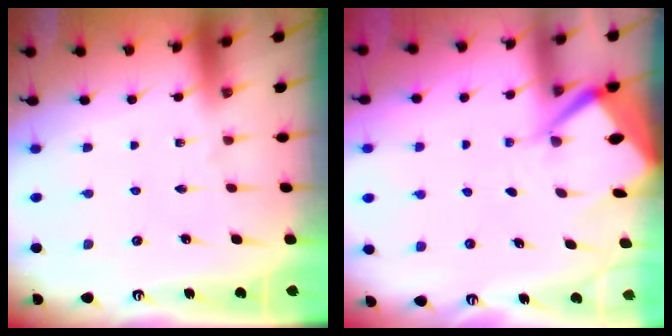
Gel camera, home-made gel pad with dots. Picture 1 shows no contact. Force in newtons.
{"total": 4.9, "press": 4.8, "slide": 0.7}